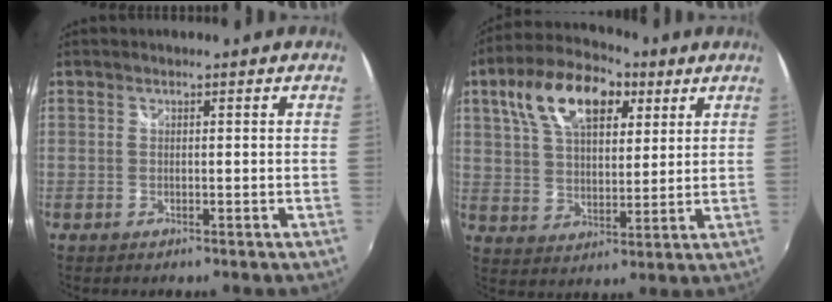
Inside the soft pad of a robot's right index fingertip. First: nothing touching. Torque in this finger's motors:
{"motor_torque": [1.18, 0.96, 0.63, 0.12]}